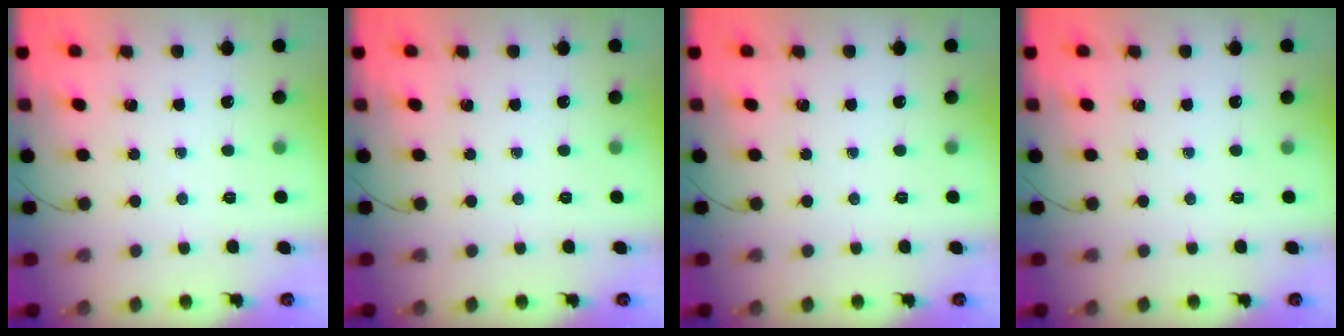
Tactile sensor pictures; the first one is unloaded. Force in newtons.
{"total": 0.0}
{"total": 0.0}
{"total": 0.0}